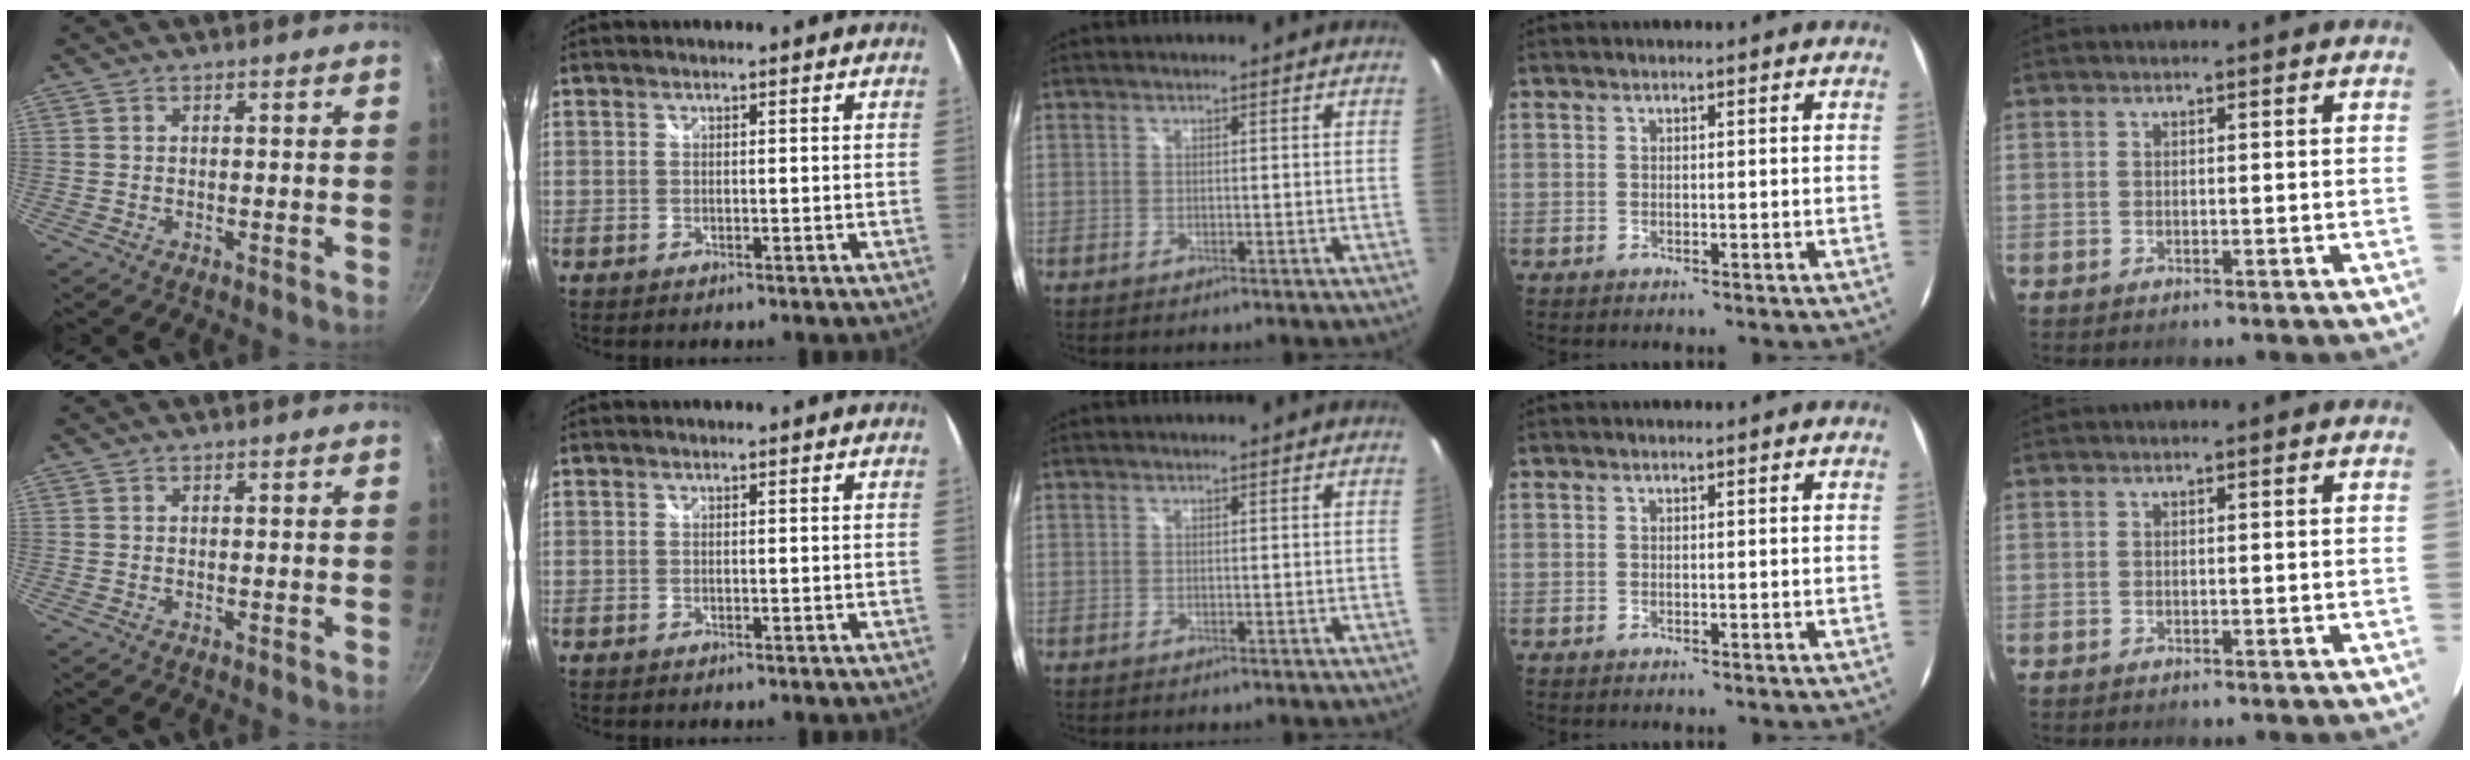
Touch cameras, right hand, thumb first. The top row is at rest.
{}